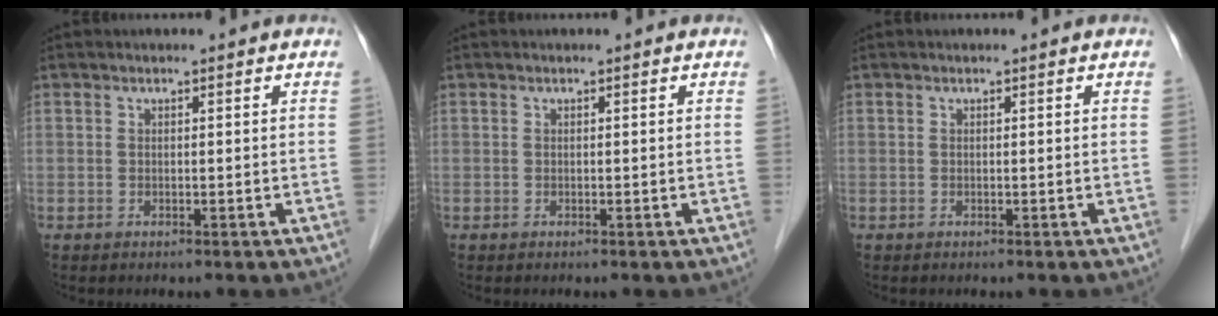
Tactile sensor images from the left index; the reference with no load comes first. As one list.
[{"total": 0.0}, {"total": 0.0}]